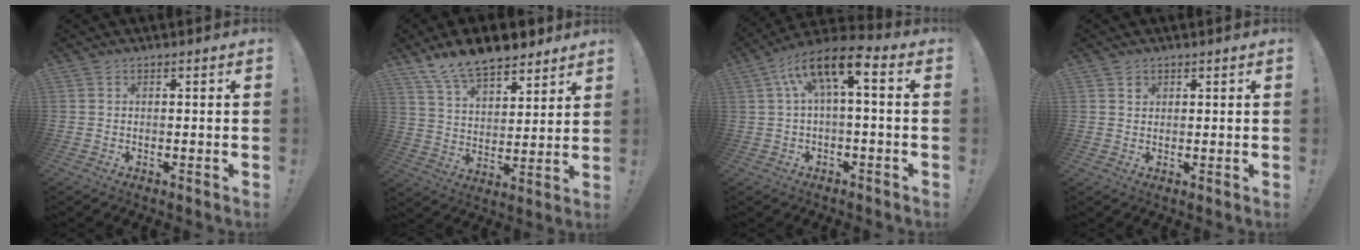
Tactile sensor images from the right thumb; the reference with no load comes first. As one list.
[{"total": 13.2, "force": [11.0, 5.5, 4.8], "torque": [-0.091, -0.079, 0.205]}, {"total": 10.7, "force": [2.5, 3.6, 9.7], "torque": [-0.168, -0.006, 0.041]}, {"total": 1.4, "force": [0.8, 1.1, 0.1], "torque": [0.013, -0.005, 0.010]}]